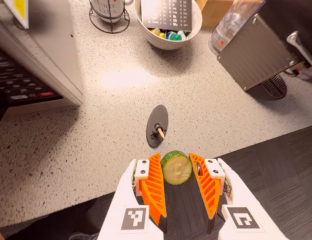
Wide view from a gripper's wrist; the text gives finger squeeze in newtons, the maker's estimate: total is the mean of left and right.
{"total": 8.1, "left": 7.6, "right": 8.6}